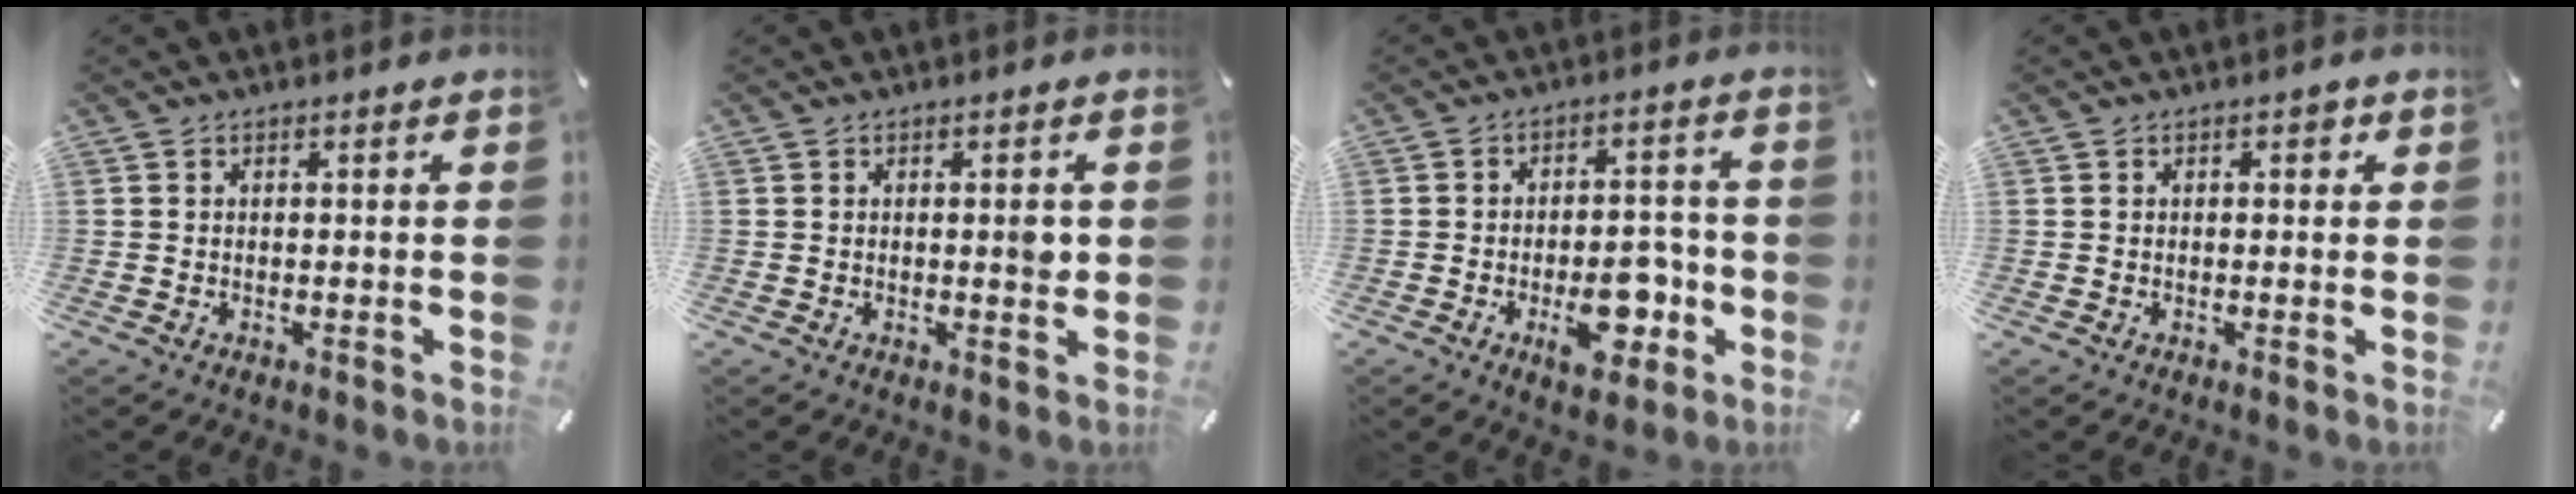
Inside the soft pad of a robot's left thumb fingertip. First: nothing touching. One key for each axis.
{"total": 2.5, "fx": 0.3, "fy": 0.9, "fz": 2.3, "tx": -0.020, "ty": -0.007, "tz": -0.002}
{"total": 11.3, "fx": -3.6, "fy": 6.6, "fz": 8.4, "tx": -0.106, "ty": 0.009, "tz": -0.056}
{"total": 1.4, "fx": 0.3, "fy": 0.8, "fz": 1.1, "tx": -0.014, "ty": 0.003, "tz": 0.002}